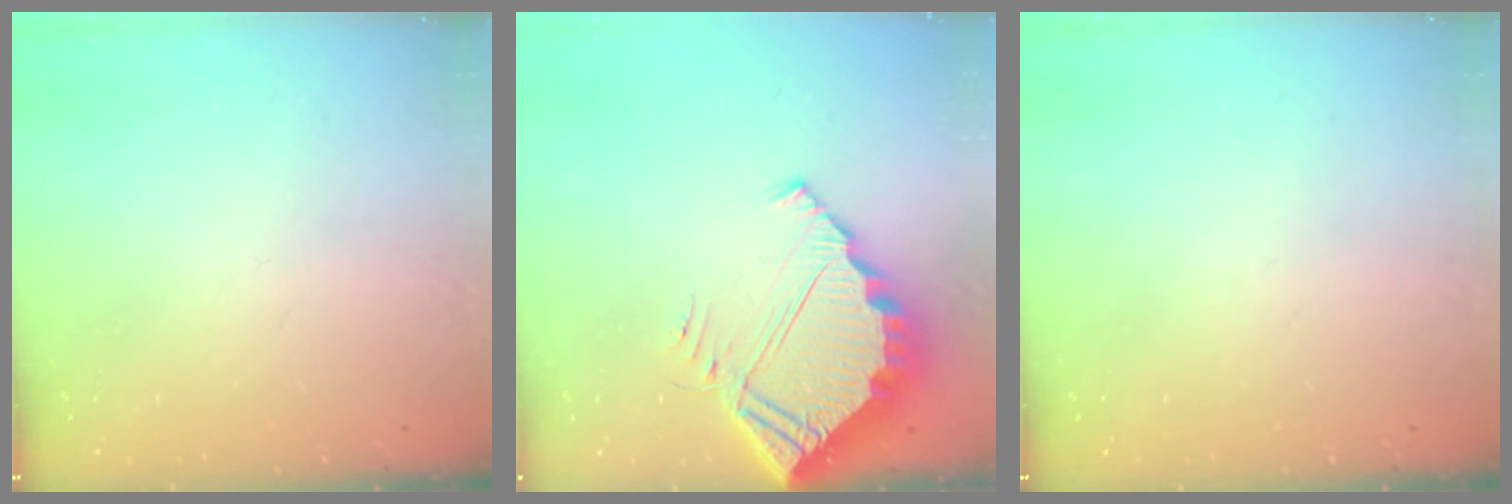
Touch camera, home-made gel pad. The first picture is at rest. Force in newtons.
{"total": 6.5, "press": 6.4, "slide": 0.4}
{"total": 0.0}